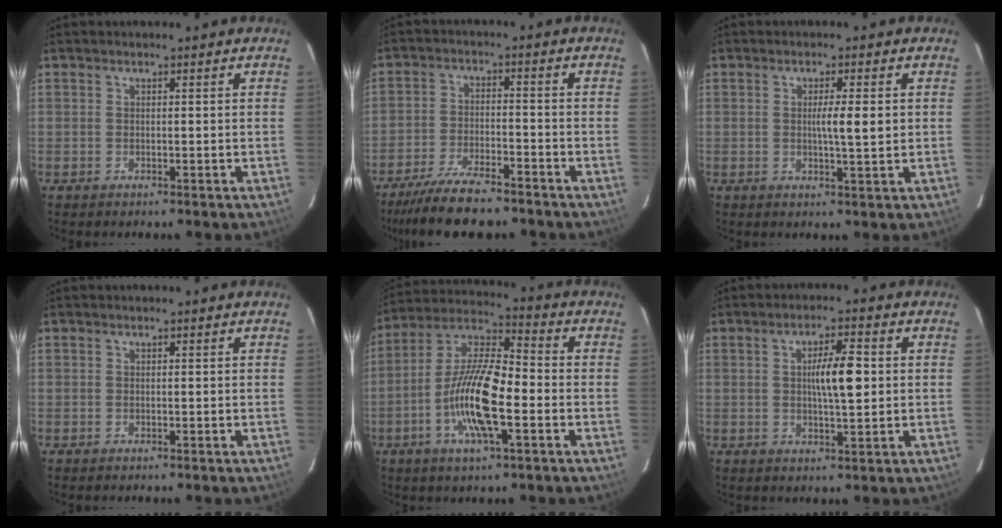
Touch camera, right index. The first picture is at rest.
{"total": 10.0, "force": [-8.6, 2.0, 4.8], "torque": [-0.082, -0.022, -0.145]}
{"total": 4.0, "force": [0.3, 0.1, 3.9], "torque": [-0.065, -0.003, 0.004]}
{"total": 0.0}
{"total": 14.3, "force": [-3.9, 3.0, 13.4], "torque": [-0.264, 0.003, -0.074]}
{"total": 6.2, "force": [0.6, 1.0, 6.1], "torque": [-0.104, 0.006, 0.011]}